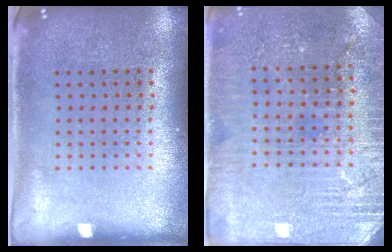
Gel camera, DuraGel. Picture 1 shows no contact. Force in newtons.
{"total": 3.0, "press": 2.9, "slide": 0.5}